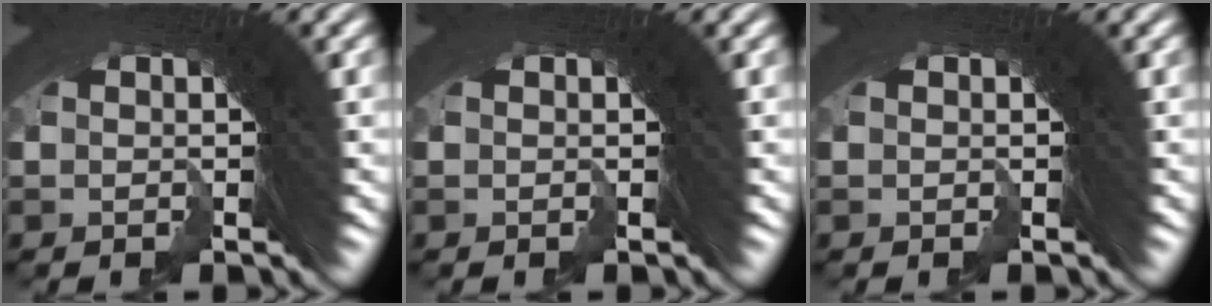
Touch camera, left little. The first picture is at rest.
{"total": 0.0}
{"total": 0.0}